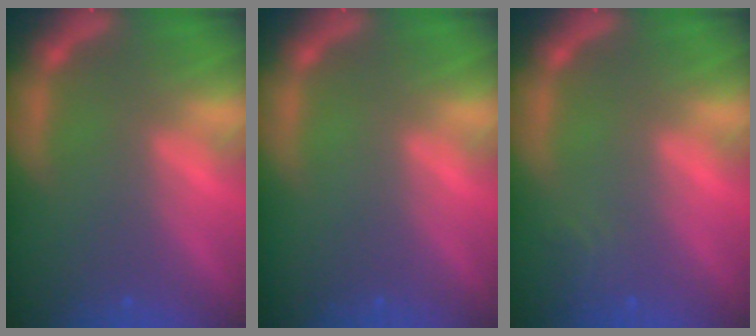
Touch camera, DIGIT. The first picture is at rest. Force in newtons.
{"total": 0.0}
{"total": 1.4}